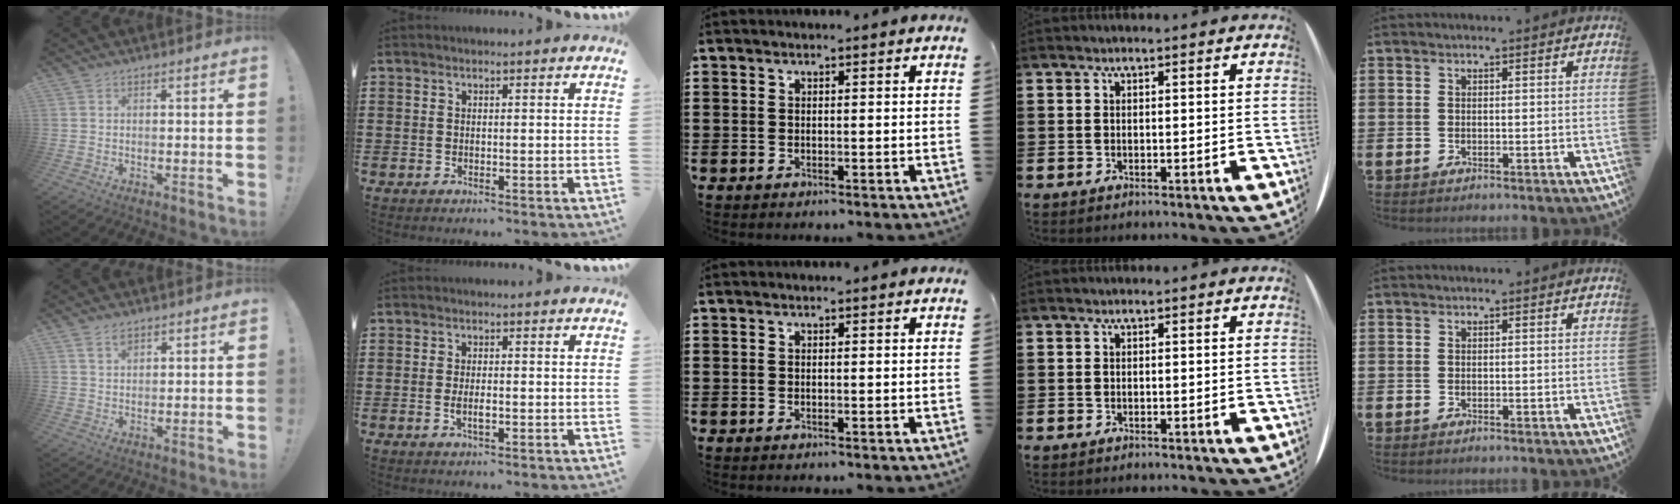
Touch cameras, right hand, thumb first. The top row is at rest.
{"thumb": {"total": 2.9, "force": [2.0, 1.6, 1.4], "torque": [-0.012, -0.013, 0.034]}, "index": {"total": 2.6, "force": [-0.5, 0.8, 2.4], "torque": [-0.043, 0.000, -0.009]}}